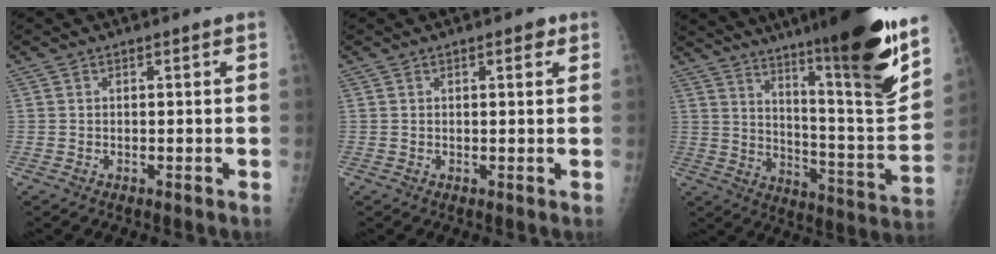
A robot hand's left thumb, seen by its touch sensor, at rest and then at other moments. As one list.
[{"total": 1.9, "force": [0.8, 0.9, 1.4], "torque": [-0.012, 0.000, 0.008]}, {"total": 26.4, "force": [17.5, 2.9, 19.6], "torque": [-0.275, -0.091, 0.266]}]